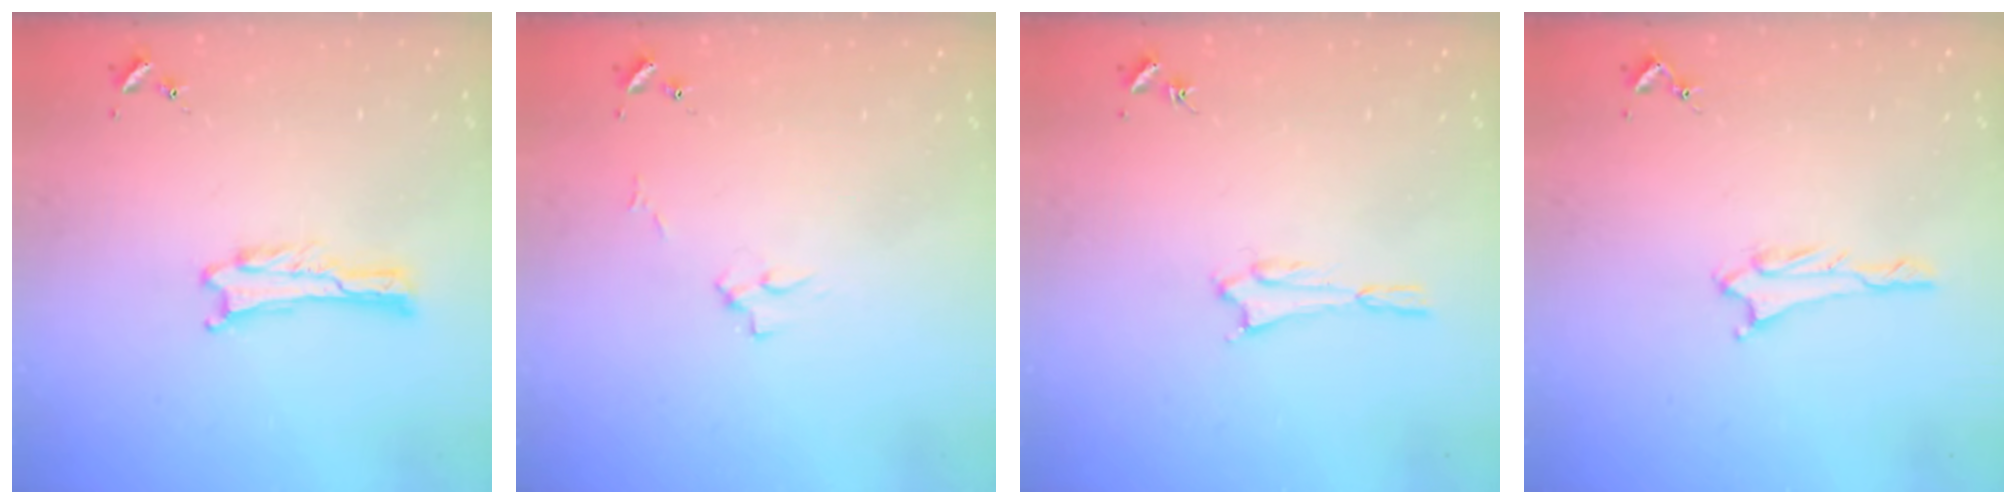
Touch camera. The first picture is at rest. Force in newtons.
{"total": 2.7, "press": 2.7, "slide": 0.3}
{"total": 1.6, "press": 1.6, "slide": 0.1}
{"total": 1.1, "press": 1.0, "slide": 0.1}